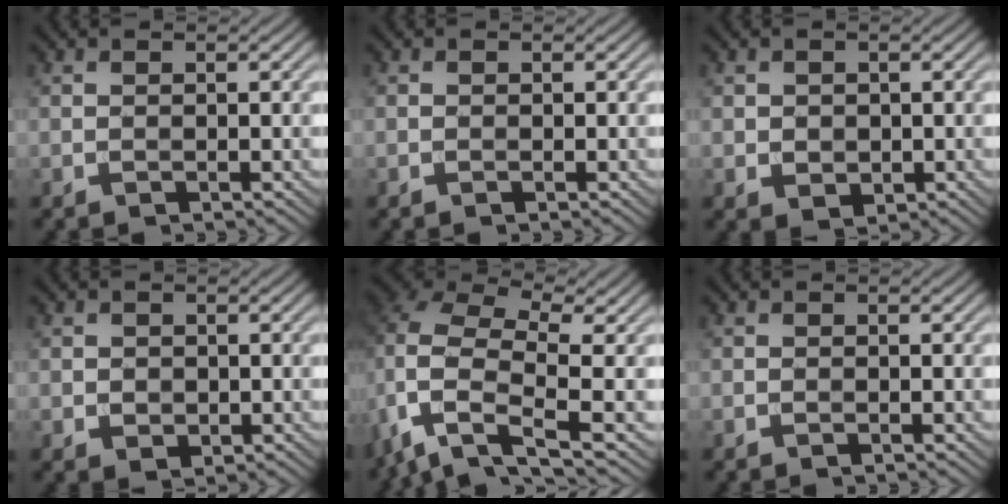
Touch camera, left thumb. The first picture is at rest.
{"total": 0.0}
{"total": 1.8, "force": [0.1, 1.7, 0.7], "torque": [-0.017, -0.008, 0.003]}
{"total": 1.3, "force": [0.0, 1.3, 0.5], "torque": [-0.011, -0.006, 0.002]}
{"total": 9.2, "force": [-2.7, 5.0, 7.2], "torque": [-0.164, -0.005, -0.066]}
{"total": 0.0}